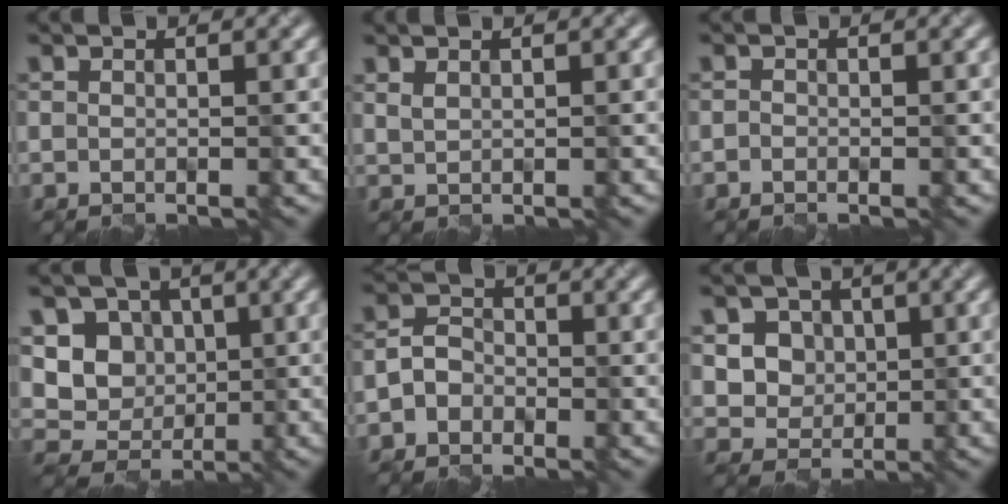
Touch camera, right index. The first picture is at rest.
{"total": 0.8, "force": [0.6, 0.3, 0.4], "torque": [-0.017, 0.001, 0.019]}
{"total": 0.5, "force": [-0.4, 0.3, 0.2], "torque": [-0.003, -0.002, -0.009]}
{"total": 6.2, "force": [1.1, 5.5, 2.7], "torque": [-0.042, 0.006, 0.005]}
{"total": 2.2, "force": [-1.2, 1.7, 0.8], "torque": [-0.015, 0.007, -0.028]}
{"total": 4.8, "force": [1.1, 4.2, 2.0], "torque": [-0.042, -0.005, 0.024]}